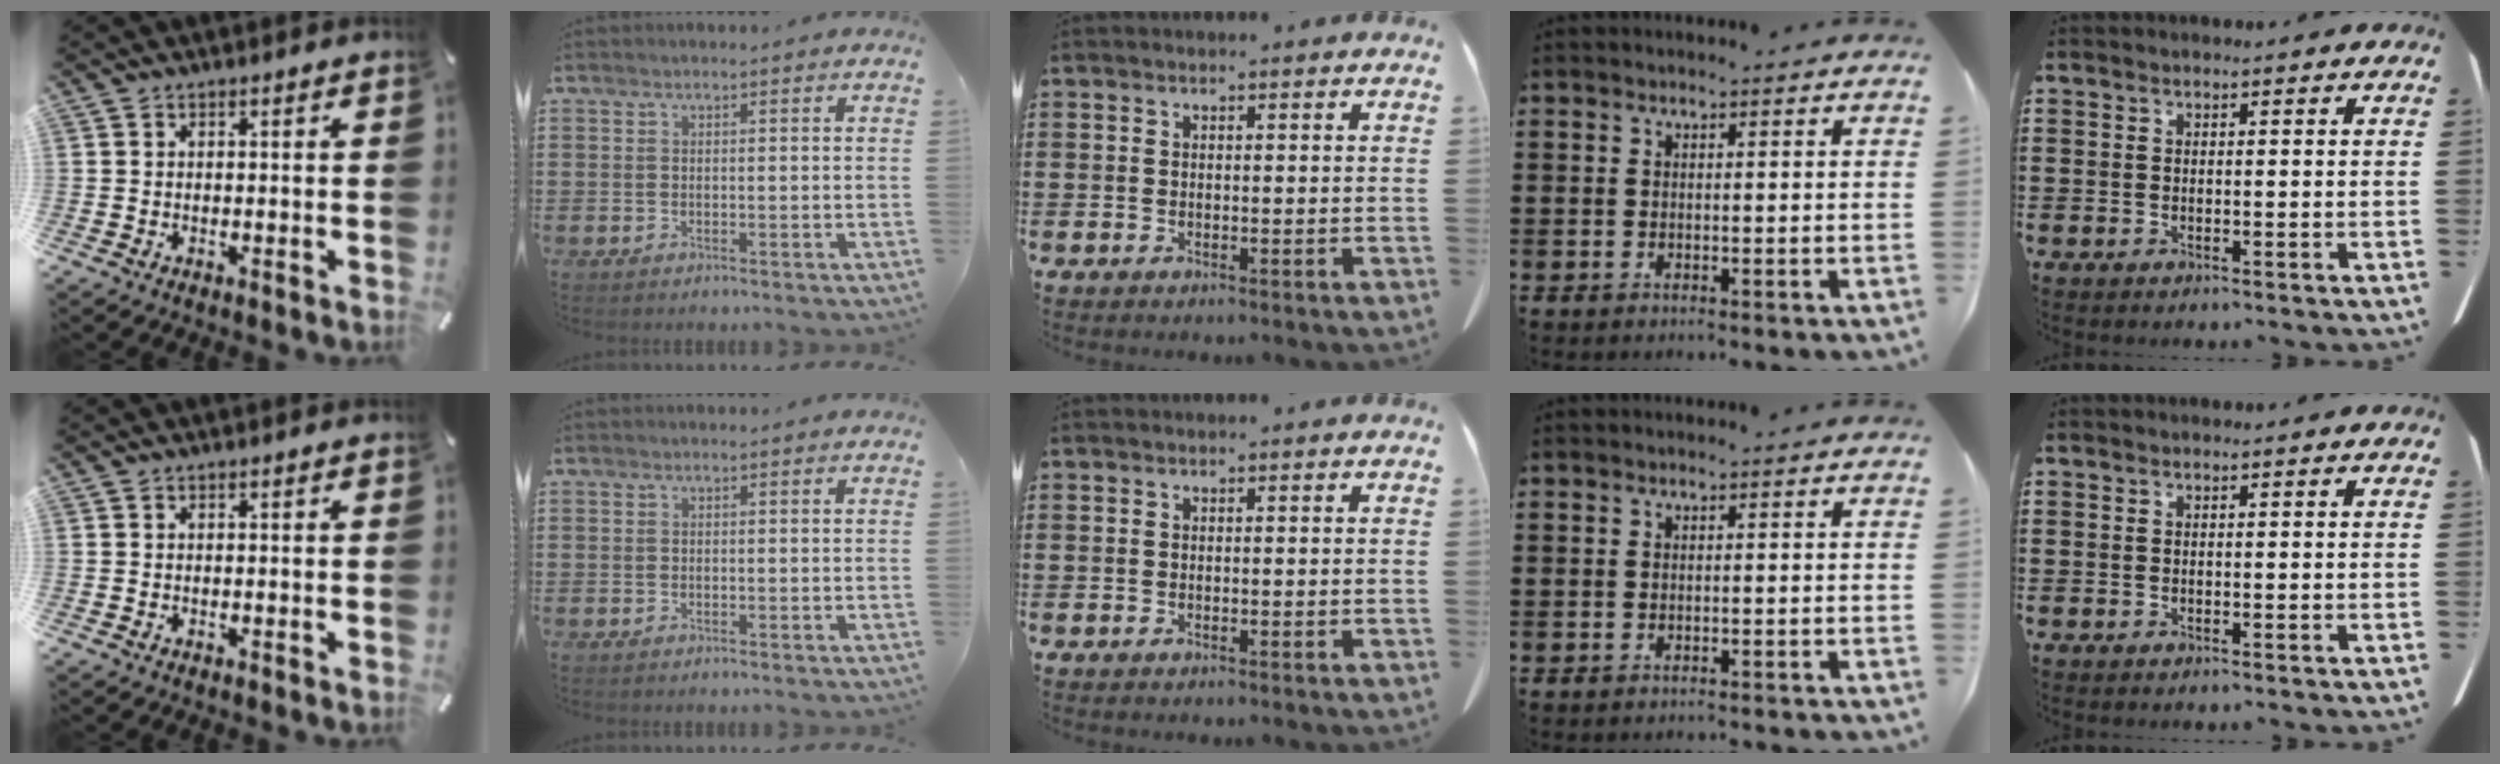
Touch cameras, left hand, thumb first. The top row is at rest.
{"ring": {"total": 0.7, "force": [-0.7, 0.0, 0.1], "torque": [-0.004, -0.001, -0.014]}}